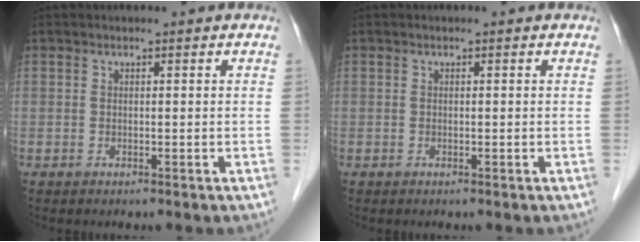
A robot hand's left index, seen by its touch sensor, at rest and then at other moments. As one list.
[{"total": 0.0}]